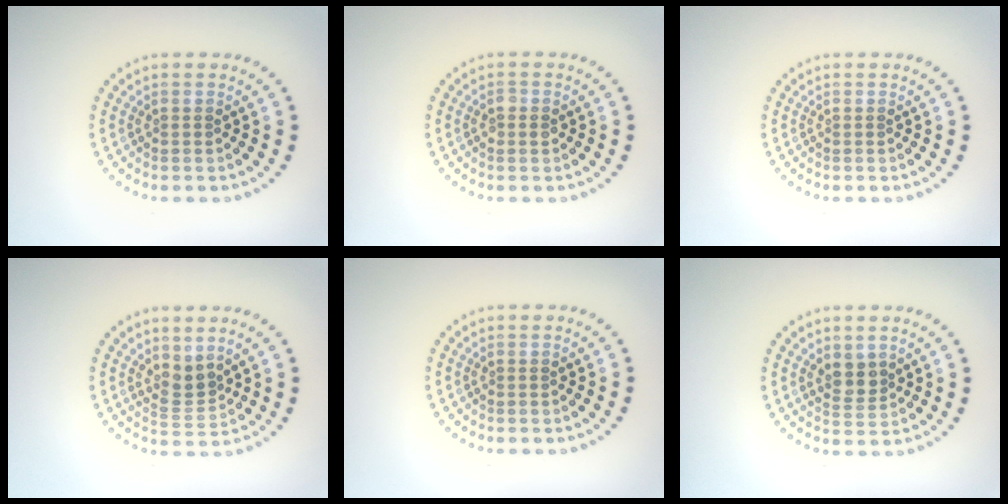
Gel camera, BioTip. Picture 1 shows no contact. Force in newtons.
{"total": 1.1, "press": 1.1, "slide": 0.0}
{"total": 0.0}
{"total": 2.3, "press": 1.6, "slide": 1.6}
{"total": 0.0}
{"total": 1.9, "press": 1.7, "slide": 0.9}